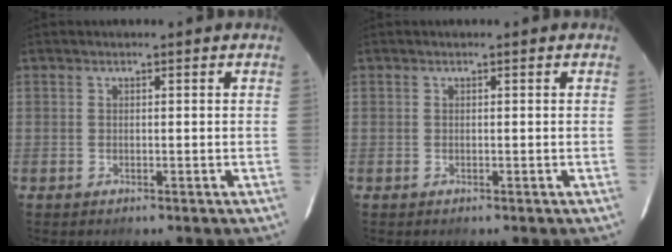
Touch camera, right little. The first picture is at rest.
{"total": 0.0}